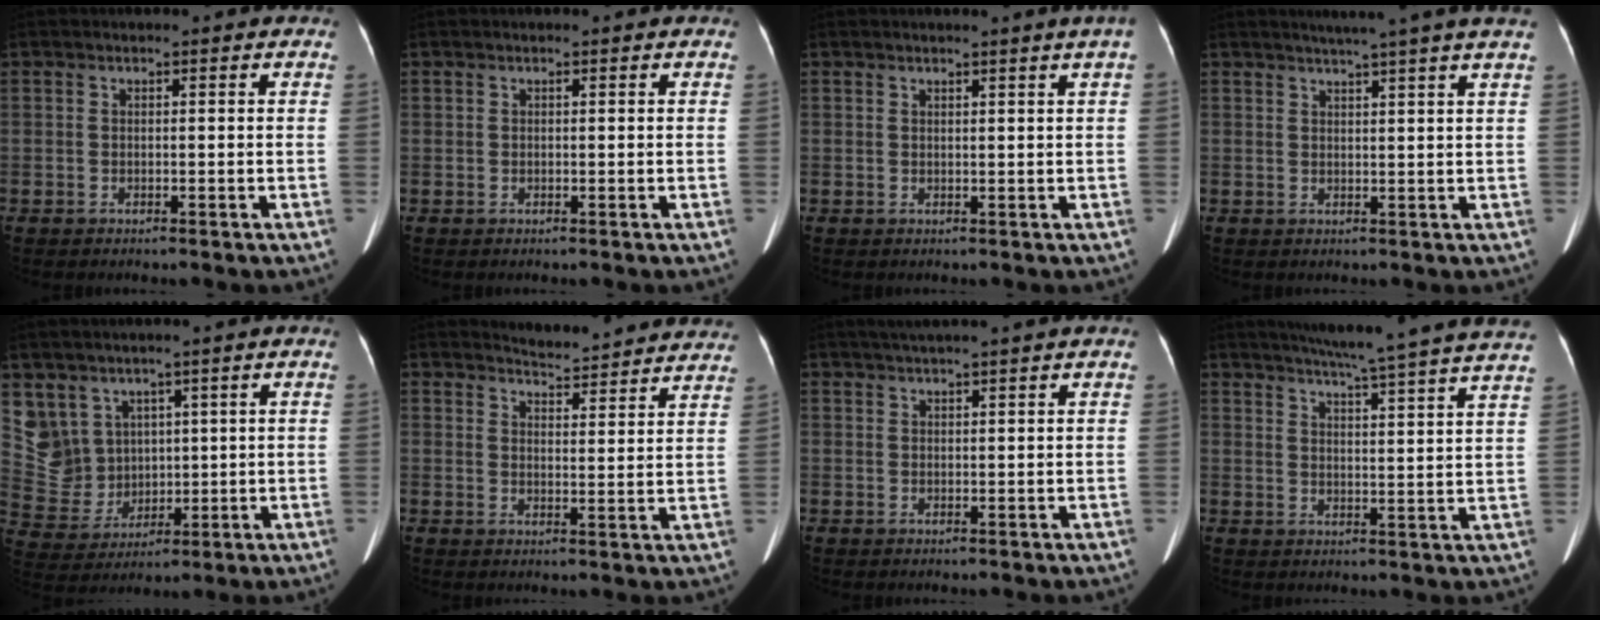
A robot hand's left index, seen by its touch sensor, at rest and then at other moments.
{"total": 0.0}
{"total": 1.9, "force": [1.2, -0.8, 1.2], "torque": [-0.013, -0.014, 0.016]}
{"total": 8.2, "force": [6.7, -1.5, 4.5], "torque": [-0.057, 0.015, 0.068]}
{"total": 8.8, "force": [5.0, 7.3, 0.4], "torque": [-0.027, 0.008, 0.124]}
{"total": 14.1, "force": [13.8, 1.2, 2.6], "torque": [-0.021, -0.037, 0.150]}
{"total": 4.4, "force": [3.5, -1.1, 2.4], "torque": [-0.035, 0.022, 0.059]}
{"total": 21.5, "force": [19.1, -1.7, 9.8], "torque": [-0.153, -0.037, 0.237]}